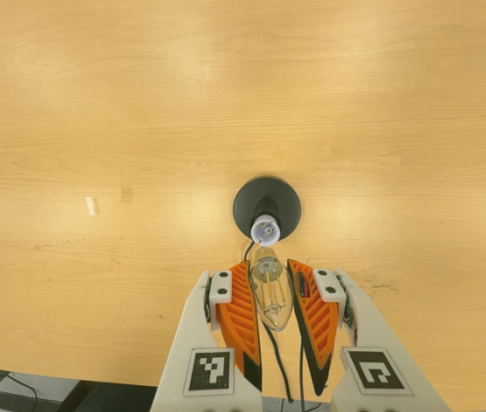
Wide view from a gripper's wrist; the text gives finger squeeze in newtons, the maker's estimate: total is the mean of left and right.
{"total": 17.9, "left": 19.8, "right": 16.1}